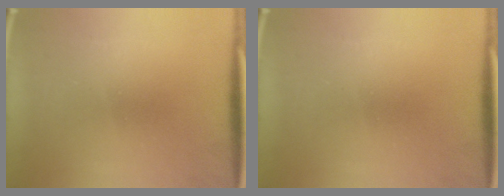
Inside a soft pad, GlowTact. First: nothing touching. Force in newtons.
{"total": 0.0}